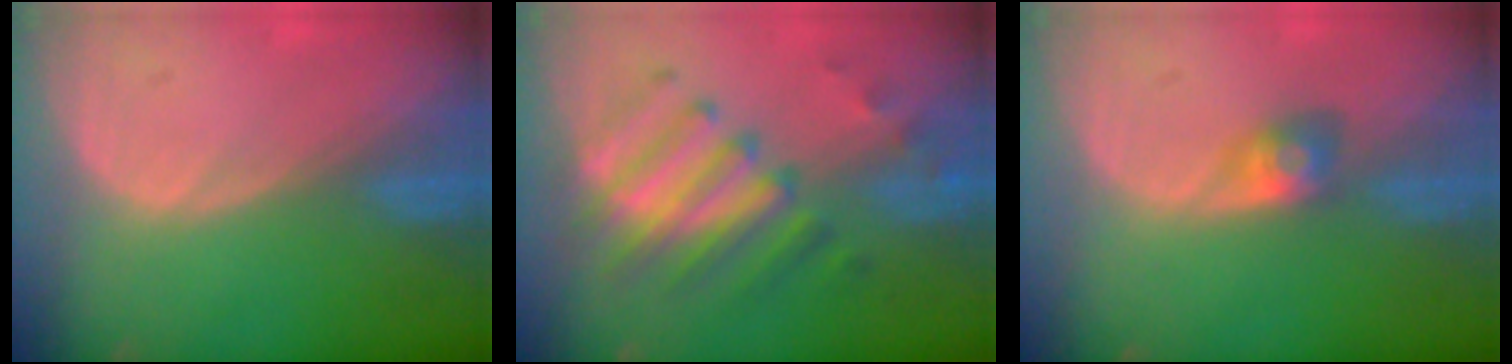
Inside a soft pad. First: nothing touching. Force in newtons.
{"total": 8.2, "press": 8.1, "slide": 1.2}
{"total": 3.1, "press": 2.7, "slide": 1.5}